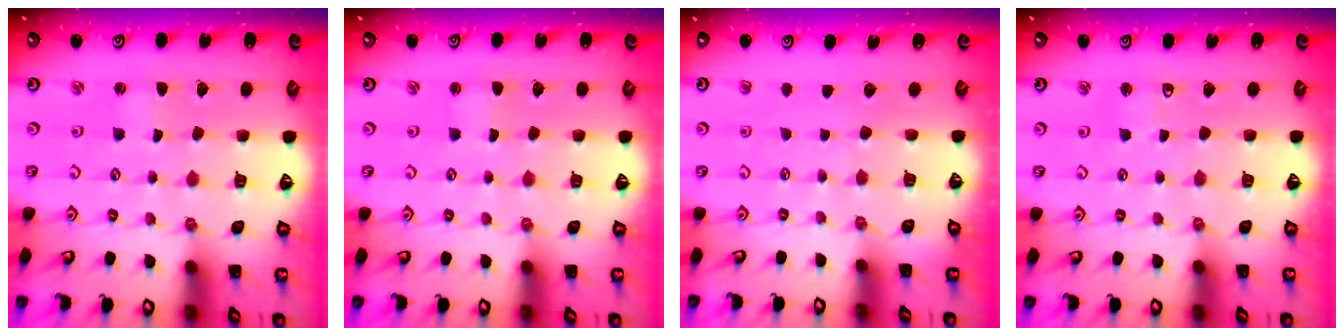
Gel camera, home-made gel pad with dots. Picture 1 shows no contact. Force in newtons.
{"total": 0.7, "press": 0.7, "slide": 0.1}
{"total": 0.0}
{"total": 2.8, "press": 2.7, "slide": 0.7}